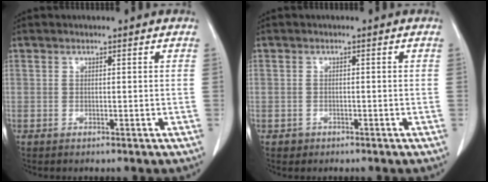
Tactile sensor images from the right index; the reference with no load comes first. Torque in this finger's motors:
{"motor_torque": [-0.13, -0.05, -0.68, -0.21]}